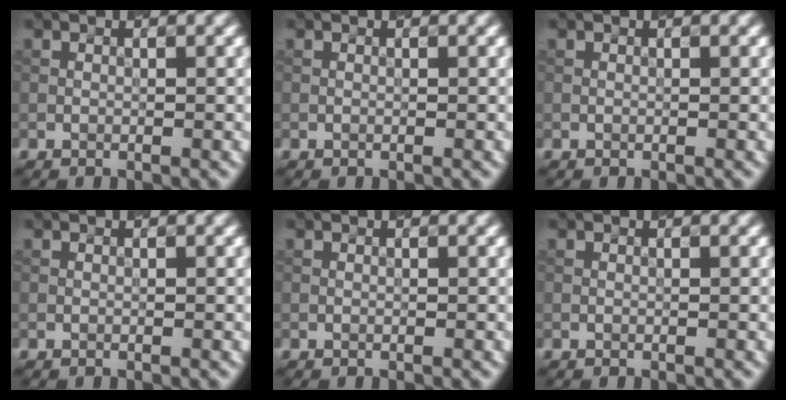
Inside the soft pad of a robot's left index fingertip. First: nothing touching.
{"total": 0.0}
{"total": 0.0}
{"total": 0.0}
{"total": 0.0}
{"total": 0.0}